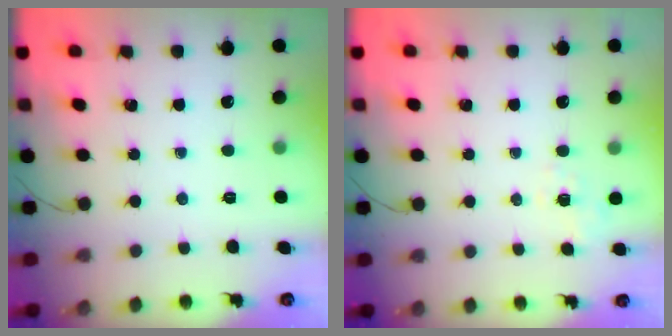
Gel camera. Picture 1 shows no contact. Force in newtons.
{"total": 1.7, "press": 0.9, "slide": 1.4}